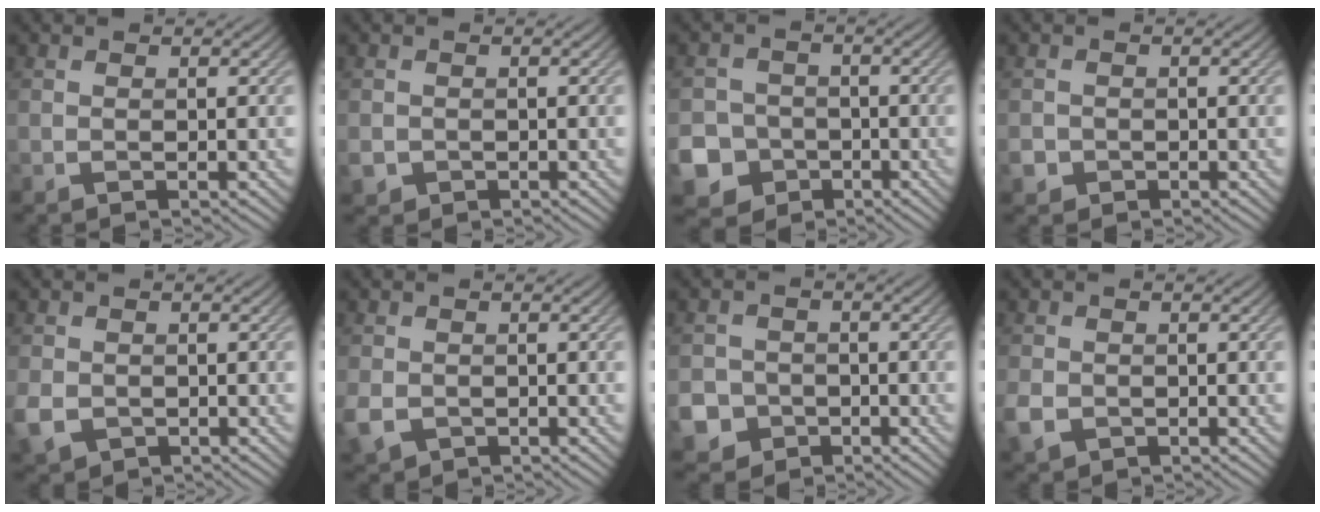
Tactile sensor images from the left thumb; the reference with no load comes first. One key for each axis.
{"total": 1.8, "fx": -0.7, "fy": 1.5, "fz": 0.4, "tx": -0.011, "ty": -0.011, "tz": -0.016}
{"total": 9.1, "fx": -4.2, "fy": 7.8, "fz": 2.1, "tx": -0.064, "ty": -0.034, "tz": -0.094}
{"total": 1.9, "fx": -0.9, "fy": 1.6, "fz": 0.4, "tx": -0.009, "ty": -0.008, "tz": -0.020}
{"total": 3.5, "fx": -0.9, "fy": 2.9, "fz": 1.7, "tx": -0.048, "ty": -0.014, "tz": -0.019}
{"total": 3.2, "fx": -1.0, "fy": 2.5, "fz": 1.7, "tx": -0.045, "ty": -0.014, "tz": -0.021}
{"total": 6.1, "fx": -2.8, "fy": 5.2, "fz": 1.4, "tx": -0.036, "ty": -0.019, "tz": -0.066}
{"total": 3.0, "fx": -1.0, "fy": 2.4, "fz": 1.4, "tx": -0.041, "ty": -0.012, "tz": -0.023}